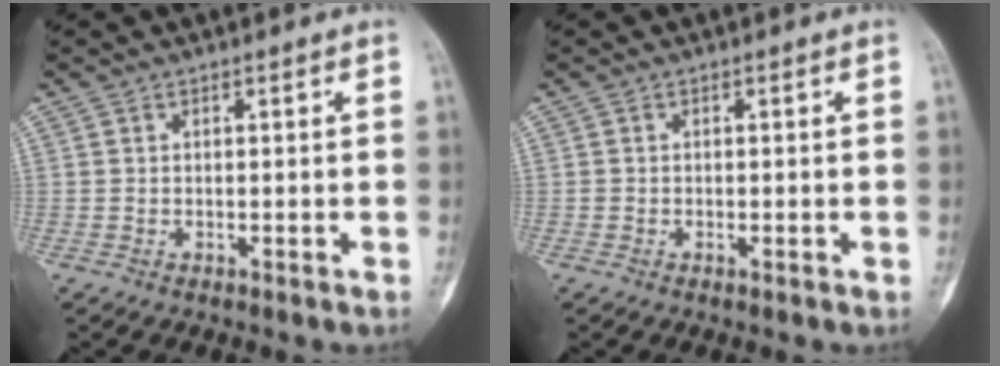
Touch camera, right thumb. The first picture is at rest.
{"total": 0.0}